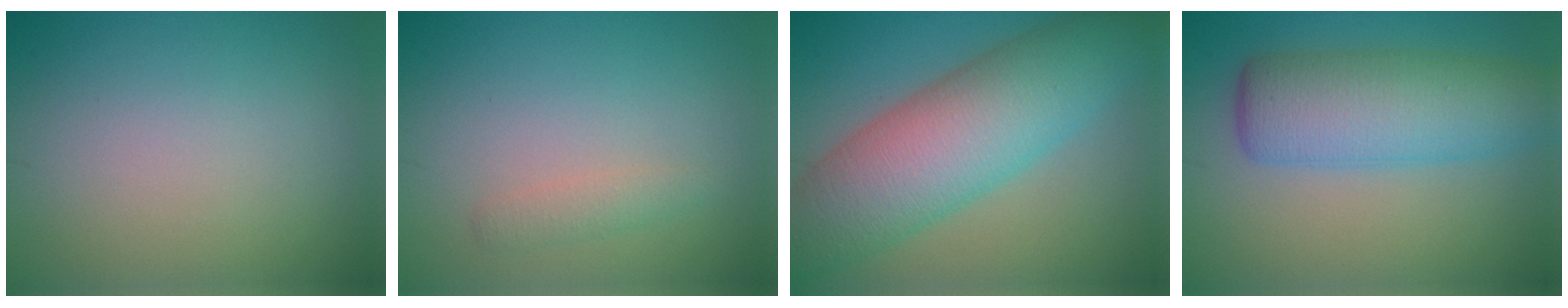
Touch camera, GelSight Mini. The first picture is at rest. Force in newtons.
{"total": 1.3, "press": 1.3, "slide": 0.0}
{"total": 10.9, "press": 10.9, "slide": 0.3}
{"total": 7.7, "press": 7.7, "slide": 0.2}